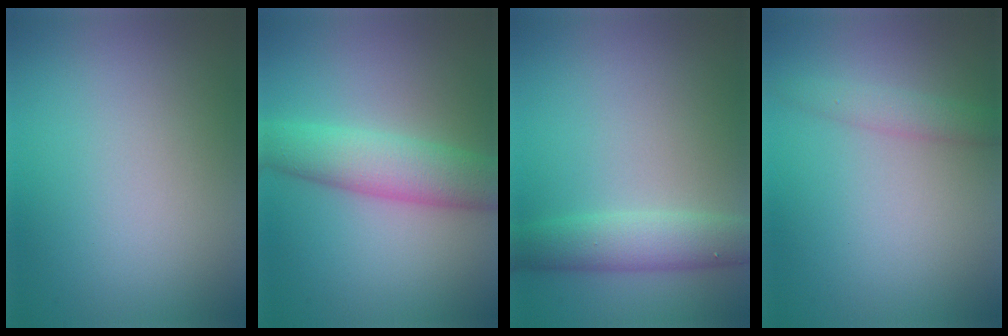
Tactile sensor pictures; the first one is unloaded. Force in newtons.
{"total": 5.6, "press": 5.6, "slide": 0.1}
{"total": 4.0, "press": 4.0, "slide": 0.2}
{"total": 1.8, "press": 1.8, "slide": 0.0}